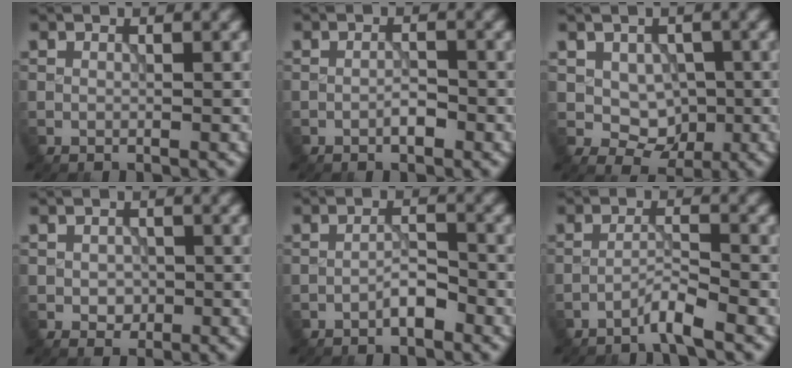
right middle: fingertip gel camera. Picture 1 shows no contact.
{"total": 1.4, "force": [-0.8, 0.4, 1.1], "torque": [-0.019, 0.003, -0.016]}
{"total": 3.5, "force": [0.2, 2.8, 2.1], "torque": [-0.032, -0.009, 0.007]}
{"total": 1.5, "force": [-0.1, 1.2, 0.9], "torque": [-0.017, -0.004, -0.003]}
{"total": 2.0, "force": [-1.4, 0.5, 1.4], "torque": [-0.023, 0.008, -0.027]}
{"total": 2.2, "force": [-1.8, -0.2, 1.3], "torque": [-0.020, 0.010, -0.042]}